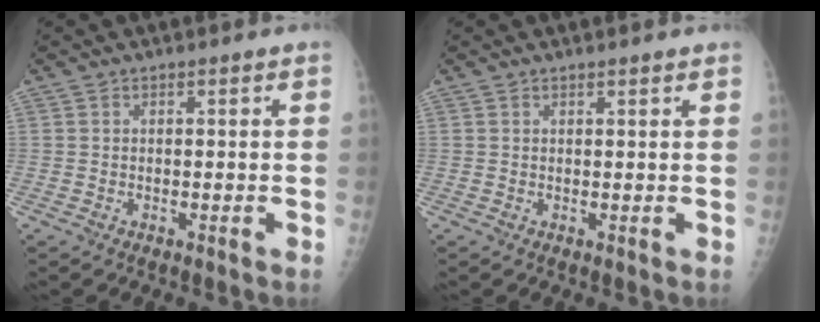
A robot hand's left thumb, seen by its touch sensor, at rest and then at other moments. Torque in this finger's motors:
{"motor_torque": [-0.22, -0.05, -0.23, -0.23, 0.03]}